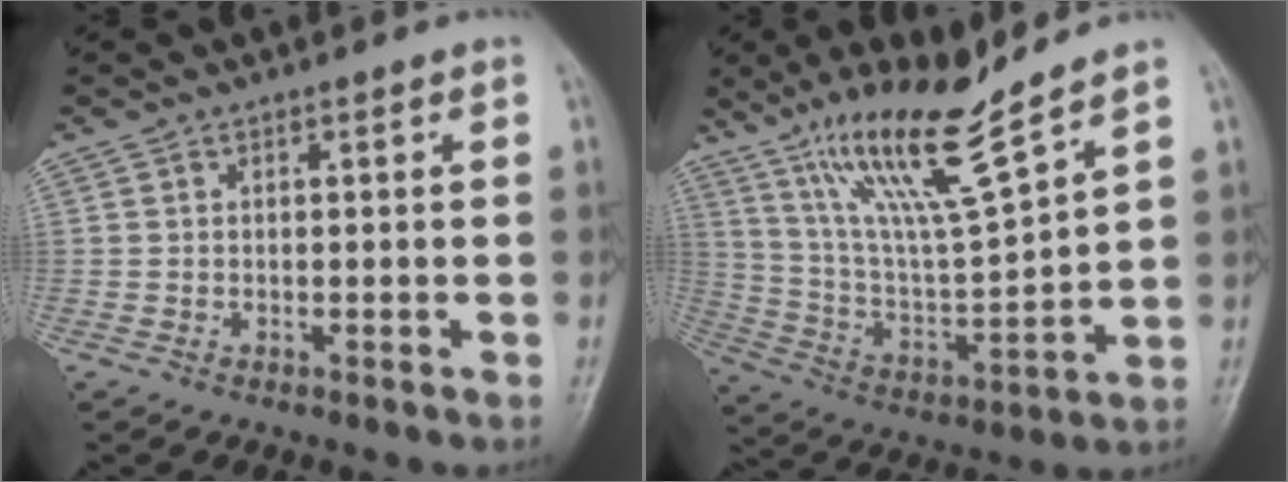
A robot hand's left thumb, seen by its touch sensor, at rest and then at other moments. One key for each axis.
{"total": 16.5, "fx": 11.6, "fy": 1.8, "fz": 11.6, "tx": -0.202, "ty": -0.064, "tz": 0.226}